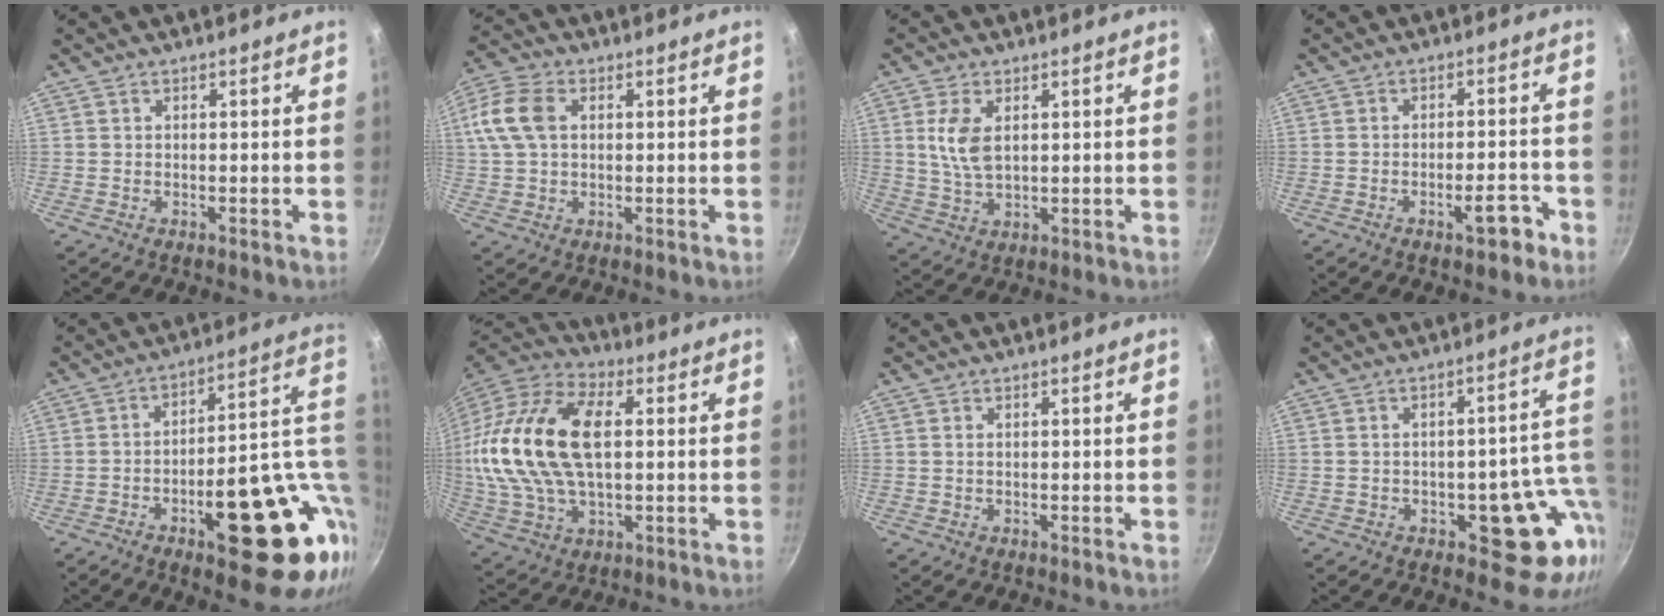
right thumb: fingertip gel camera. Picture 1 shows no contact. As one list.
[{"total": 9.8, "force": [2.0, 6.5, 7.1], "torque": [-0.147, 0.017, 0.028]}, {"total": 6.9, "force": [1.7, 3.8, 5.5], "torque": [-0.110, -0.008, 0.035]}, {"total": 5.4, "force": [-3.1, 2.0, 4.0], "torque": [-0.034, 0.028, -0.039]}, {"total": 25.2, "force": [-5.7, 10.2, 22.3], "torque": [-0.251, 0.011, -0.068]}, {"total": 24.8, "force": [2.9, 14.2, 20.2], "torque": [-0.398, 0.019, 0.046]}, {"total": 0.6, "force": [0.1, 0.3, 0.5], "torque": [-0.010, 0.000, 0.002]}, {"total": 12.8, "force": [-4.1, 6.8, 10.1], "torque": [-0.052, 0.030, -0.047]}]